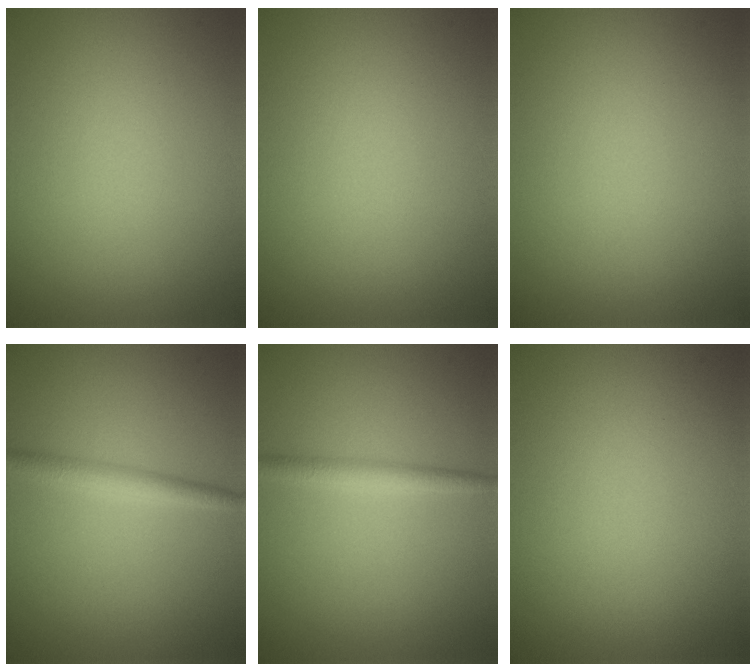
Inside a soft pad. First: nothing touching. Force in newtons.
{"total": 0.0}
{"total": 0.0}
{"total": 2.2, "press": 2.2, "slide": 0.1}
{"total": 2.0, "press": 2.0, "slide": 0.0}
{"total": 0.0}